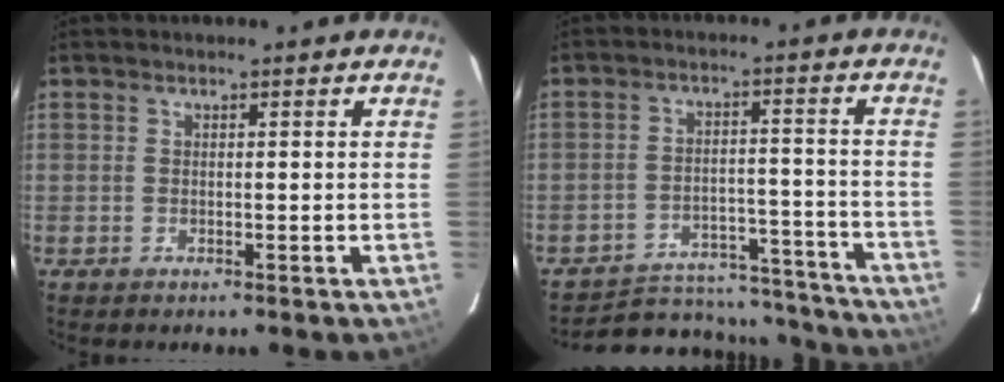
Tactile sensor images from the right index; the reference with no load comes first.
{"total": 19.5, "force": [-17.5, 7.0, 4.8], "torque": [-0.098, 0.038, -0.211]}